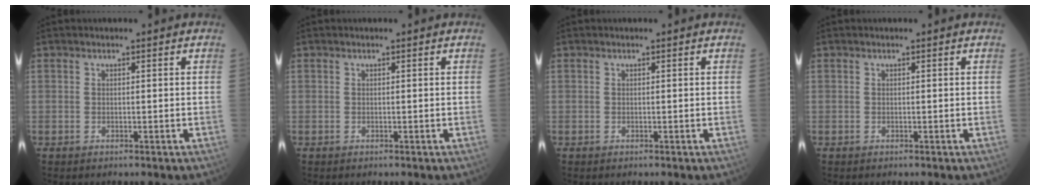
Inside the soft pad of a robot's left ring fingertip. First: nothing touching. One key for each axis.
{"total": 0.0}
{"total": 0.0}
{"total": 0.0}